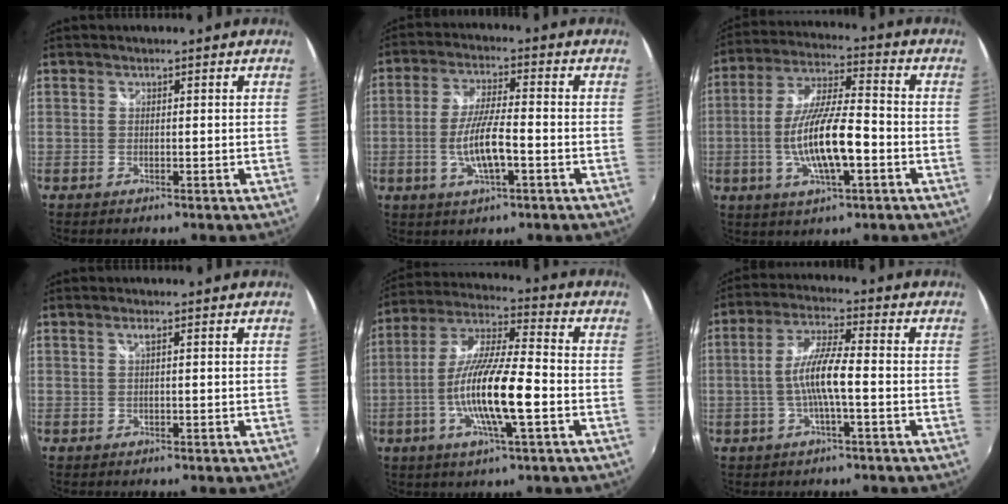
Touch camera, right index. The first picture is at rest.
{"total": 8.7, "force": [-2.6, 1.9, 8.1], "torque": [-0.160, -0.005, -0.048]}
{"total": 14.3, "force": [-3.8, 3.6, 13.3], "torque": [-0.263, -0.005, -0.067]}
{"total": 0.9, "force": [0.3, -0.2, 0.8], "torque": [-0.014, 0.003, 0.003]}
{"total": 15.5, "force": [-4.2, 2.3, 14.8], "torque": [-0.287, -0.007, -0.082]}
{"total": 8.1, "force": [-1.9, 0.8, 7.8], "torque": [-0.161, 0.006, -0.035]}